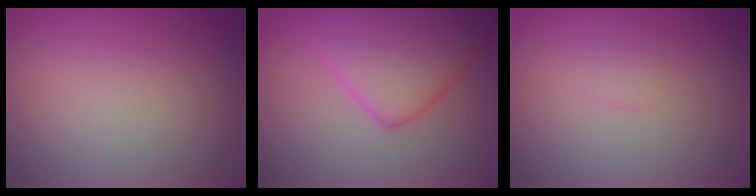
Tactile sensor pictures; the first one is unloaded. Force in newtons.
{"total": 6.7, "press": 6.7, "slide": 0.1}
{"total": 0.8, "press": 0.8, "slide": 0.0}